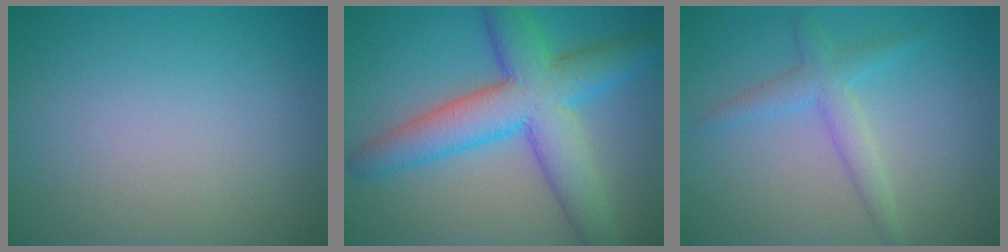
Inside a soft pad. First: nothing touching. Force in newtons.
{"total": 9.0, "press": 9.0, "slide": 0.1}
{"total": 2.6, "press": 2.6, "slide": 0.1}